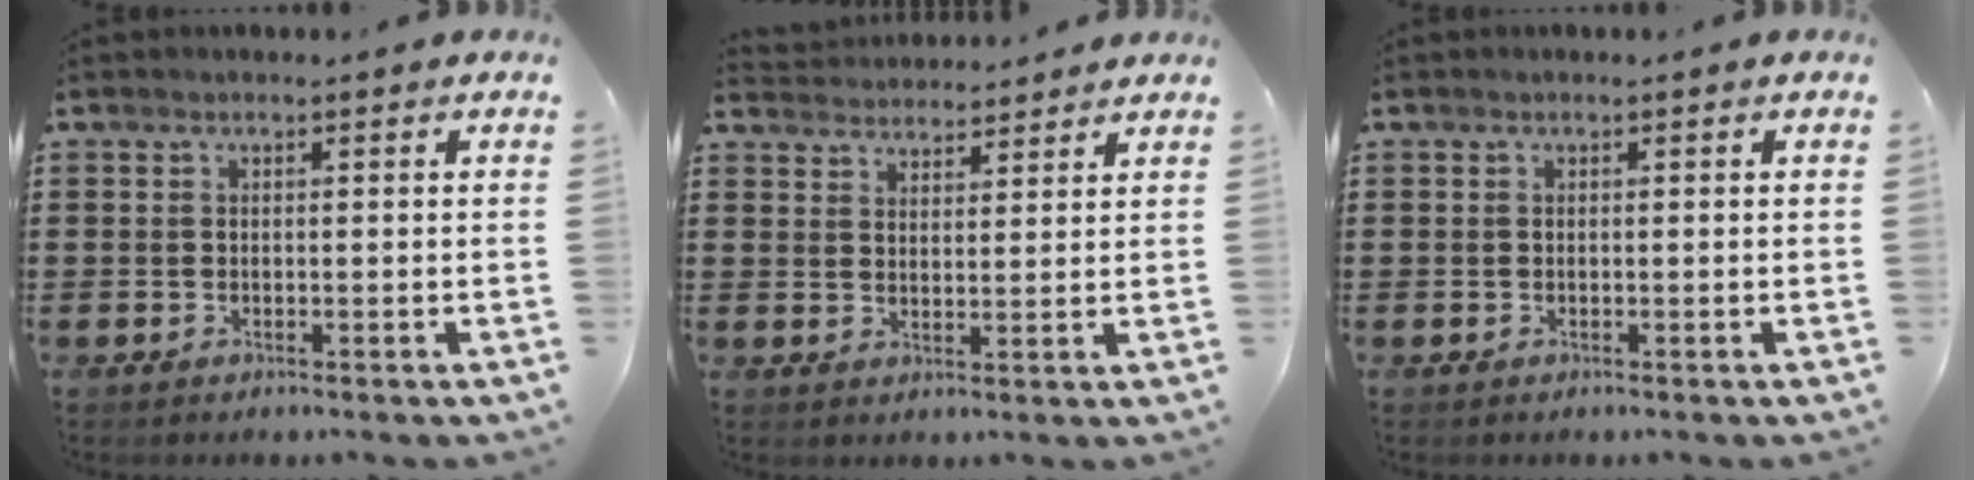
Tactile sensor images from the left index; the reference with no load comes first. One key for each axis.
{"total": 3.3, "fx": 3.3, "fy": 0.3, "fz": -0.4, "tx": -0.005, "ty": -0.011, "tz": 0.060}
{"total": 0.0}